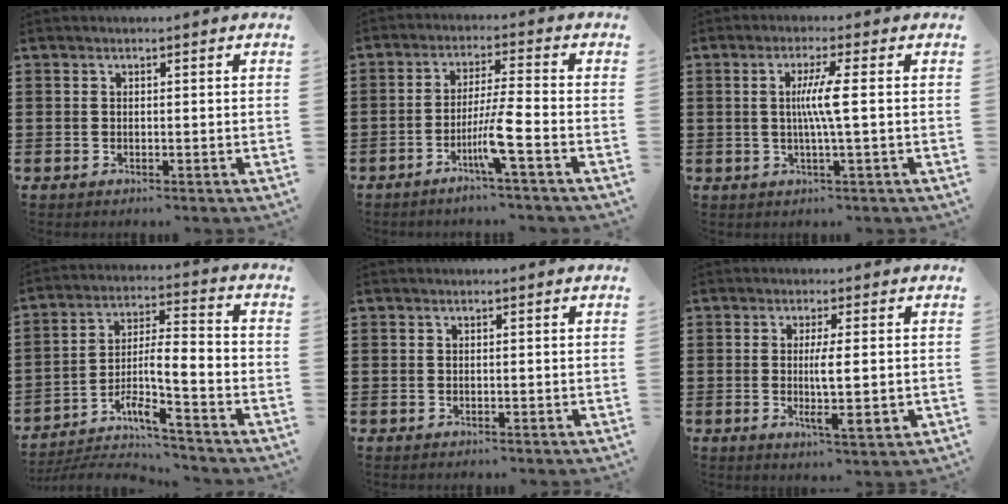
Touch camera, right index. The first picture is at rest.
{"total": 6.3, "force": [-3.1, -0.7, 5.5], "torque": [-0.106, -0.012, -0.059]}
{"total": 5.0, "force": [0.2, -0.4, 4.9], "torque": [-0.091, -0.007, -0.002]}
{"total": 7.0, "force": [-4.5, 1.0, 5.3], "torque": [-0.101, -0.019, -0.091]}
{"total": 0.0}
{"total": 5.3, "force": [-0.2, 0.5, 5.2], "torque": [-0.100, -0.009, -0.008]}